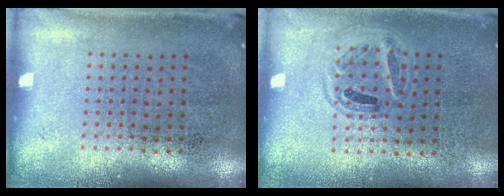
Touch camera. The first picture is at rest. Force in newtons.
{"total": 1.0, "press": 0.9, "slide": 0.4}